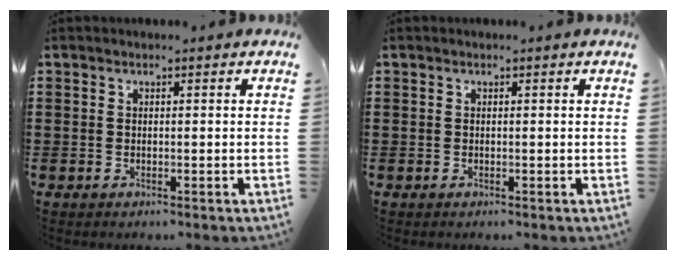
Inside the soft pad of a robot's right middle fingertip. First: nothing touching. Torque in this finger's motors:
{"motor_torque": [0.02, -0.01, 0.01, 0.01]}